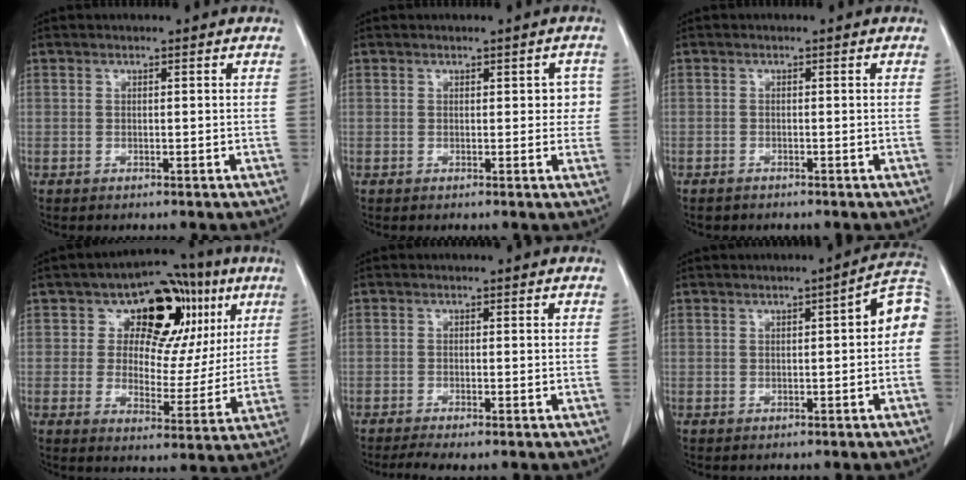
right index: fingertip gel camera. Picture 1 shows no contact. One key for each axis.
{"total": 2.6, "fx": 0.4, "fy": 1.6, "fz": 1.9, "tx": -0.007, "ty": 0.011, "tz": 0.003}
{"total": 1.0, "fx": -0.8, "fy": 0.5, "fz": 0.2, "tx": -0.006, "ty": 0.000, "tz": -0.014}
{"total": 13.4, "fx": 5.7, "fy": 9.1, "fz": 8.1, "tx": -0.075, "ty": 0.032, "tz": 0.083}
{"total": 4.1, "fx": -3.3, "fy": 0.5, "fz": 2.3, "tx": -0.032, "ty": -0.009, "tz": -0.051}
{"total": 5.5, "fx": 0.1, "fy": 1.4, "fz": 5.3, "tx": -0.058, "ty": 0.023, "tz": -0.006}